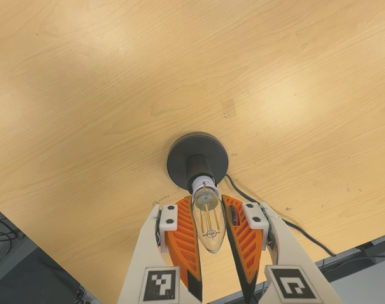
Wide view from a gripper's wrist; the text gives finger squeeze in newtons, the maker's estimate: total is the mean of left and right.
{"total": 13.6, "left": 14.4, "right": 12.7}